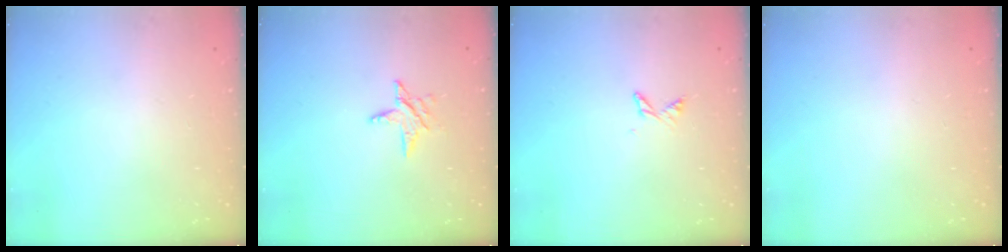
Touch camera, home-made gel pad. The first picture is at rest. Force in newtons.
{"total": 5.1, "press": 5.1, "slide": 0.6}
{"total": 4.3, "press": 4.3, "slide": 0.5}
{"total": 0.0}